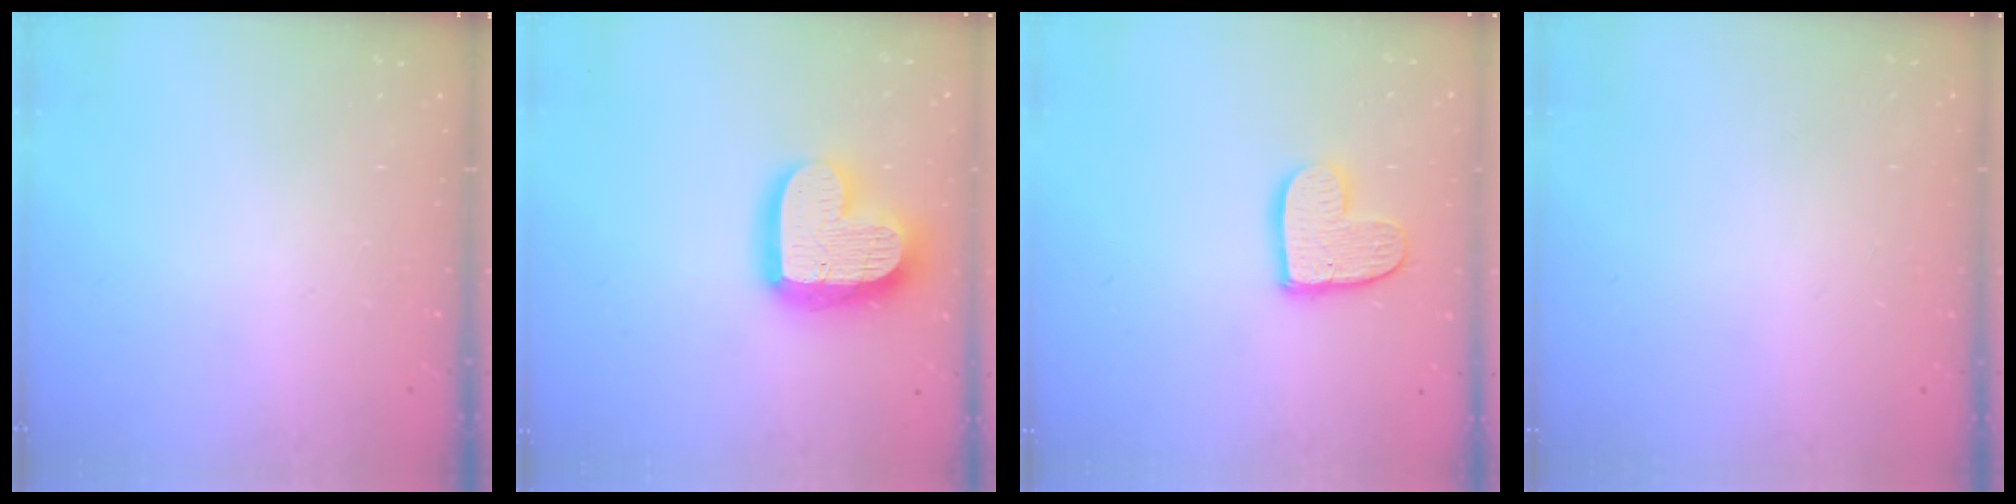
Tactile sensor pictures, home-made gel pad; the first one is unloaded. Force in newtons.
{"total": 19.0, "press": 19.0, "slide": 1.6}
{"total": 12.1, "press": 12.0, "slide": 0.9}
{"total": 0.0}